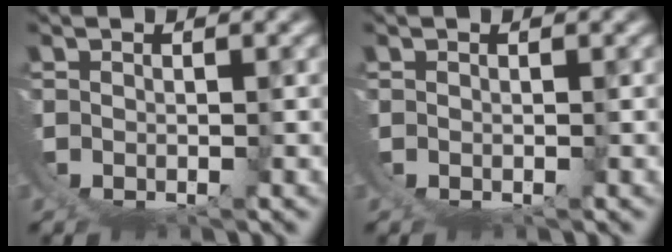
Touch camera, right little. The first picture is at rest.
{"total": 0.0}